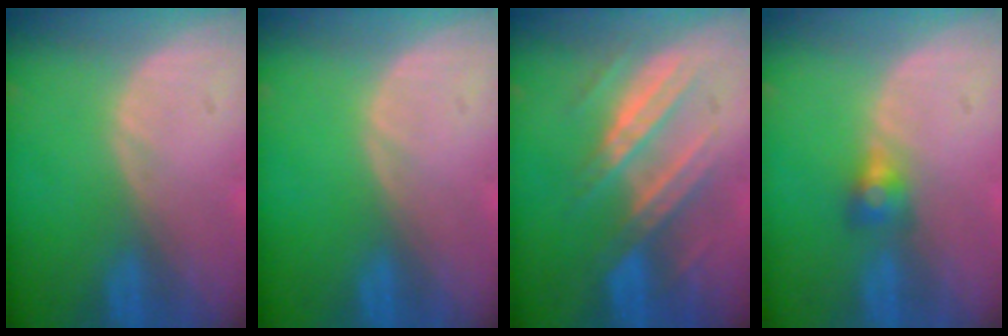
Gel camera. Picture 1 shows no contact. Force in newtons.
{"total": 0.0}
{"total": 7.4, "press": 7.3, "slide": 1.0}
{"total": 2.8, "press": 2.5, "slide": 1.3}